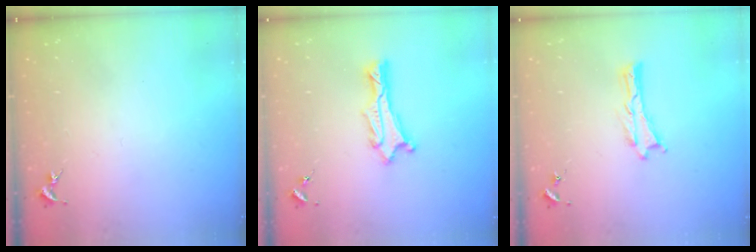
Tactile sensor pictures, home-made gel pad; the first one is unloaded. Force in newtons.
{"total": 1.3, "press": 1.2, "slide": 0.1}
{"total": 0.0}